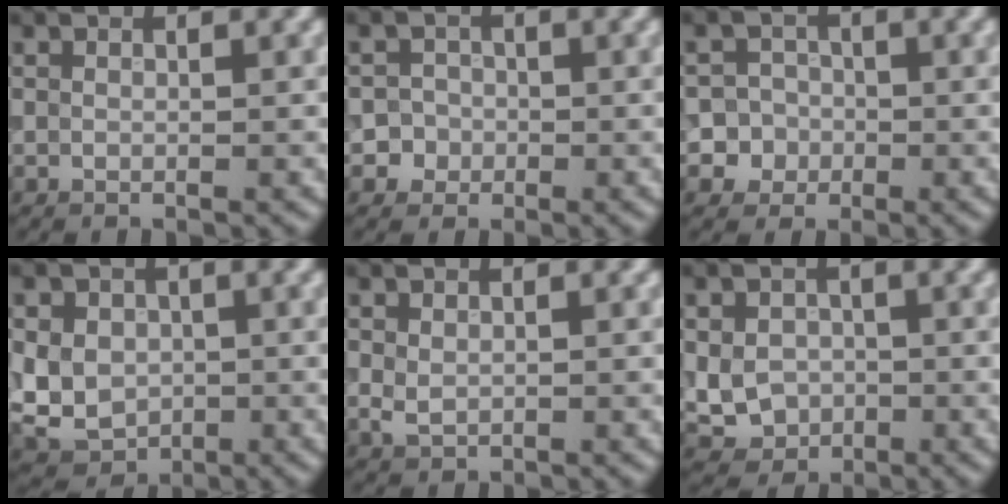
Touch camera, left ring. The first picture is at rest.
{"total": 2.6, "force": [-0.8, 2.5, 0.2], "torque": [0.032, 0.008, -0.024]}
{"total": 4.9, "force": [-1.4, 4.7, 0.6], "torque": [0.017, 0.012, -0.048]}
{"total": 7.3, "force": [-0.2, 6.2, 3.7], "torque": [-0.066, 0.016, -0.029]}
{"total": 1.6, "force": [0.0, 1.2, 1.0], "torque": [-0.022, -0.001, 0.002]}
{"total": 4.1, "force": [-0.7, 3.5, 1.9], "torque": [-0.031, -0.004, -0.018]}